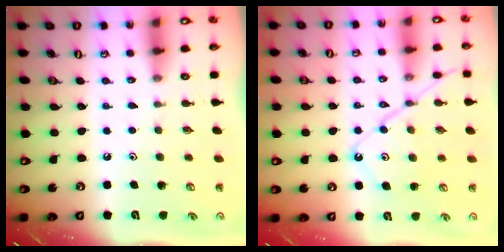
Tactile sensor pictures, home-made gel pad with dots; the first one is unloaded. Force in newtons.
{"total": 11.0, "press": 10.9, "slide": 1.2}